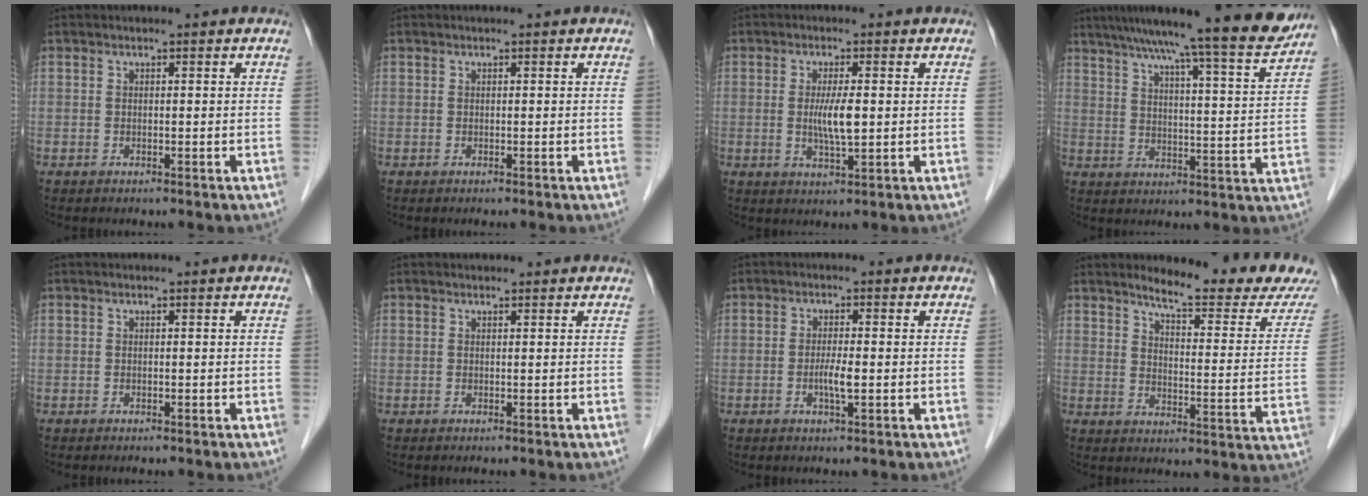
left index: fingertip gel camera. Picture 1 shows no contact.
{"total": 0.0}
{"total": 4.6, "force": [0.1, 0.7, 4.5], "torque": [-0.086, -0.006, 0.003]}
{"total": 19.6, "force": [17.0, -0.3, 9.8], "torque": [-0.147, -0.020, 0.229]}
{"total": 0.0}
{"total": 1.2, "force": [1.2, 0.3, 0.2], "torque": [-0.012, 0.011, 0.016]}
{"total": 2.7, "force": [-0.6, 0.2, 2.6], "torque": [-0.053, -0.003, -0.010]}
{"total": 16.4, "force": [15.2, 0.6, 6.2], "torque": [-0.084, -0.076, 0.182]}